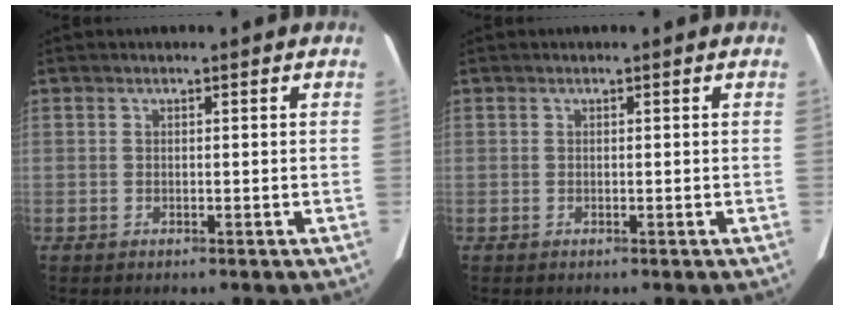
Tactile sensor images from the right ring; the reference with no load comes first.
{"total": 0.0}